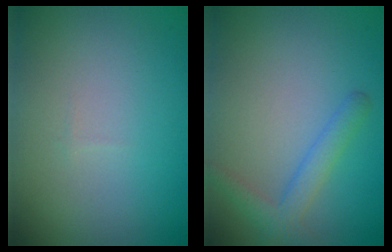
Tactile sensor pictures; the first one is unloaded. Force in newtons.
{"total": 2.3, "press": 2.3, "slide": 0.1}